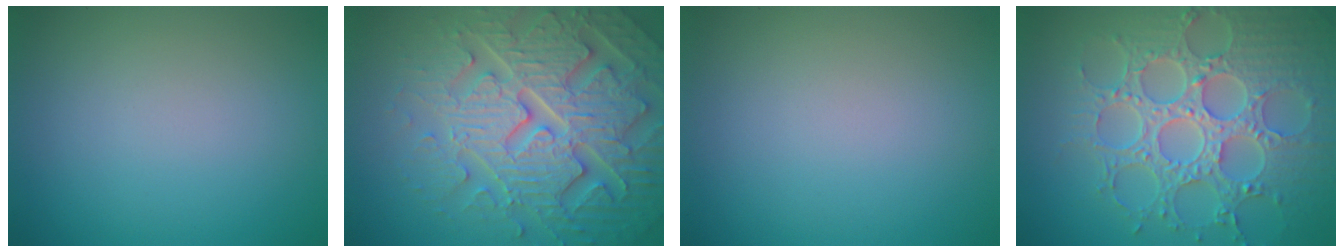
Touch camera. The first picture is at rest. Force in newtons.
{"total": 7.9, "press": 7.7, "slide": 2.0}
{"total": 0.0}
{"total": 8.5, "press": 6.5, "slide": 5.4}